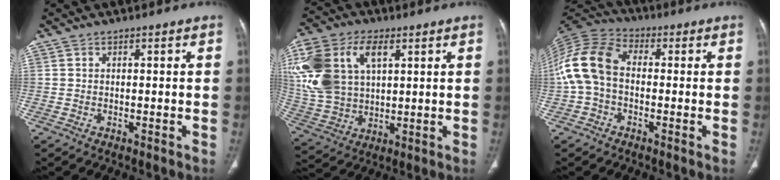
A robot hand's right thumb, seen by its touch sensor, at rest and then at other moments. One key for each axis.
{"total": 20.0, "fx": 6.1, "fy": 12.7, "fz": 14.3, "tx": -0.304, "ty": 0.001, "tz": 0.119}
{"total": 11.9, "fx": -0.6, "fy": 8.3, "fz": 8.6, "tx": -0.176, "ty": 0.032, "tz": -0.025}